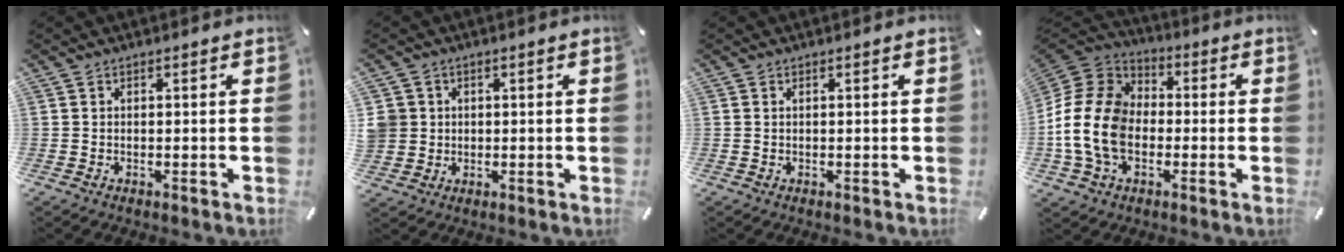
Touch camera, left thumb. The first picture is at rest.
{"total": 4.9, "force": [1.0, 4.8, 0.4], "torque": [-0.026, 0.006, 0.021]}
{"total": 0.0}
{"total": 15.9, "force": [-3.6, 12.6, 9.0], "torque": [-0.221, 0.033, -0.069]}